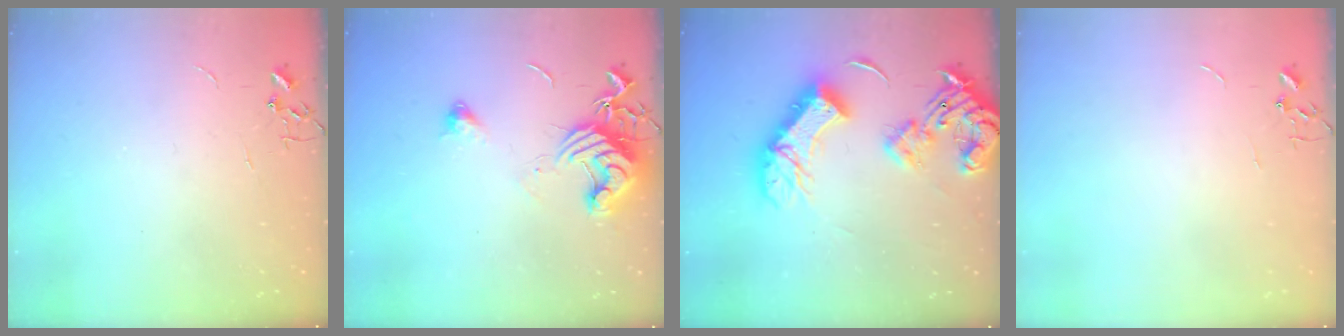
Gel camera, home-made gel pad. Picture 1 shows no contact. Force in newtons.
{"total": 12.7, "press": 12.6, "slide": 1.6}
{"total": 21.9, "press": 21.7, "slide": 2.7}
{"total": 0.0}